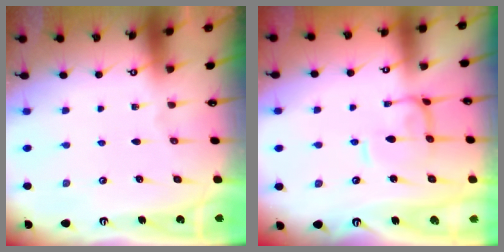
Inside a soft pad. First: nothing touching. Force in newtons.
{"total": 1.5, "press": 1.5, "slide": 0.5}